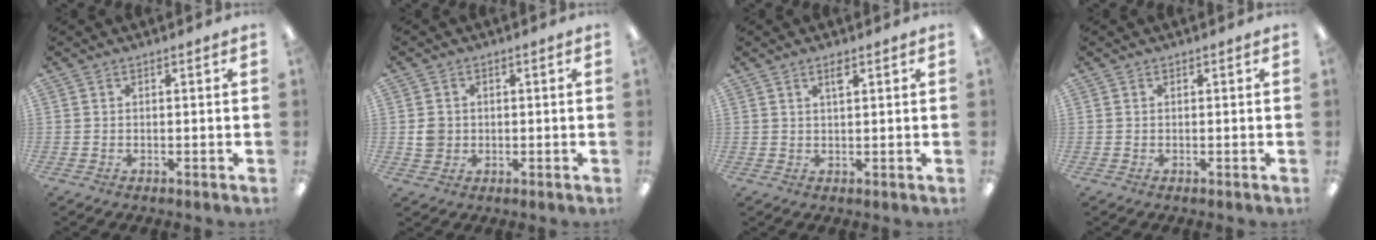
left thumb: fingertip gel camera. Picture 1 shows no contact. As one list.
[{"total": 3.7, "force": [0.1, 3.5, 1.2], "torque": [-0.008, 0.002, 0.001]}, {"total": 2.3, "force": [1.5, 0.7, 1.6], "torque": [-0.029, 0.000, 0.024]}, {"total": 0.0}]